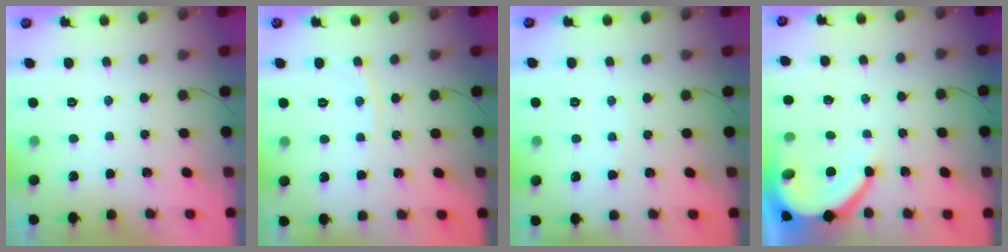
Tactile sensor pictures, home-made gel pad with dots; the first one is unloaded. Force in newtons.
{"total": 3.9, "press": 3.8, "slide": 0.6}
{"total": 2.5, "press": 2.5, "slide": 0.3}
{"total": 7.6, "press": 7.5, "slide": 0.6}